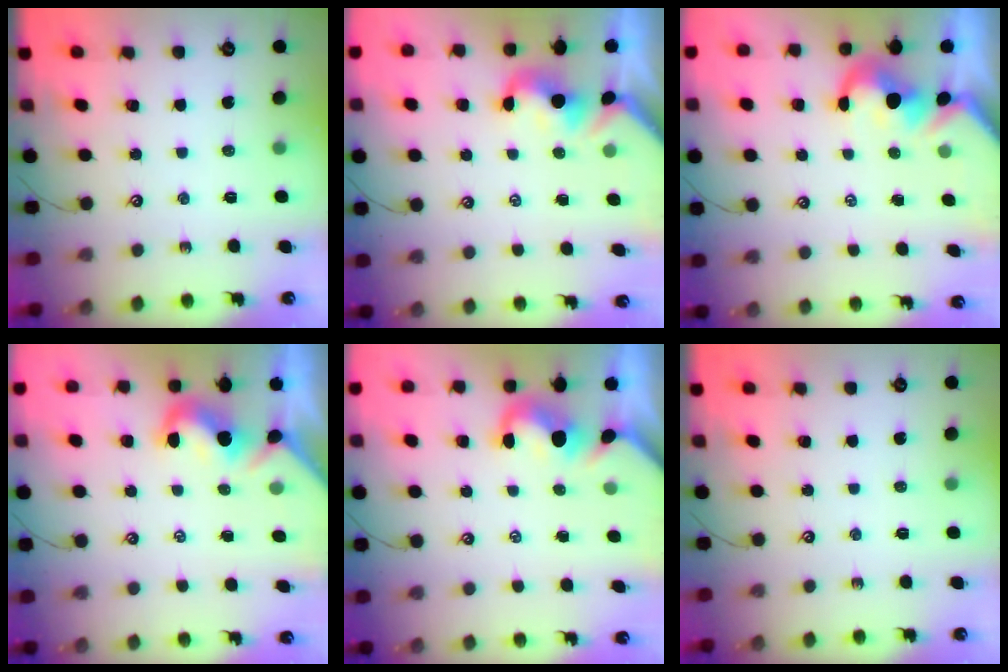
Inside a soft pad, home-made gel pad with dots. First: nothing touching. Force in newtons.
{"total": 1.1, "press": 1.1, "slide": 0.2}
{"total": 3.0, "press": 2.8, "slide": 1.0}
{"total": 1.9, "press": 1.8, "slide": 0.6}
{"total": 1.6, "press": 1.5, "slide": 0.6}
{"total": 0.0}